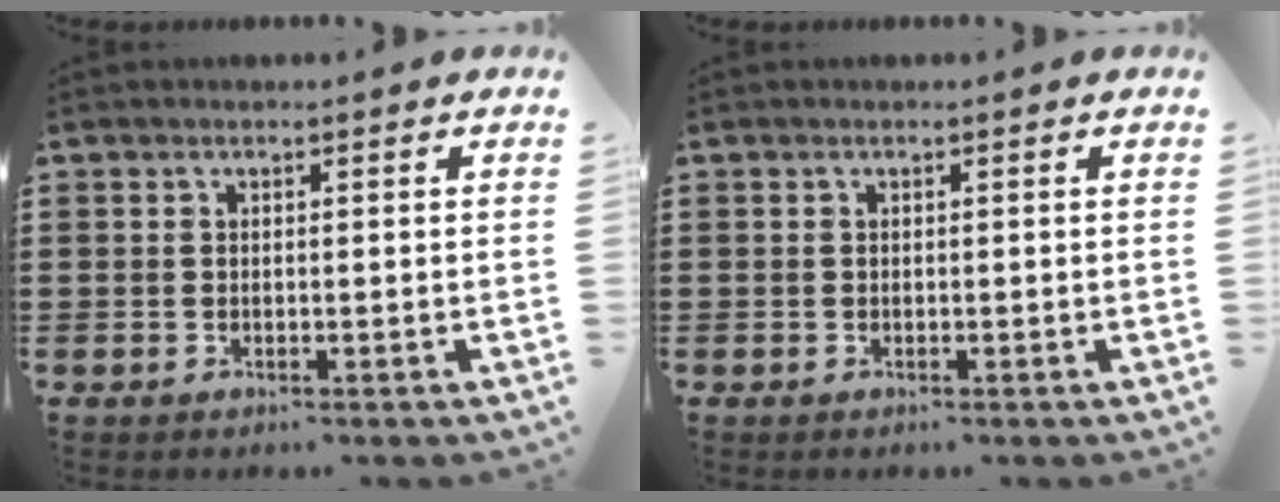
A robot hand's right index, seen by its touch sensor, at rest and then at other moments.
{"total": 0.0}